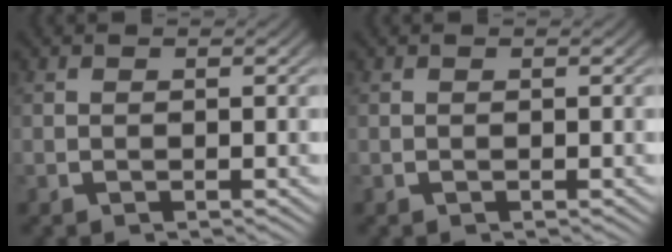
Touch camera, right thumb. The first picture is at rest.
{"total": 0.0}